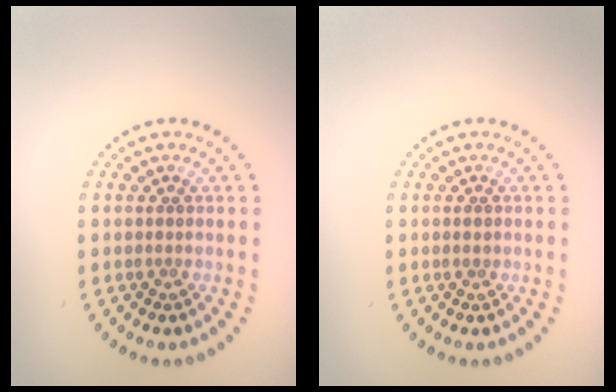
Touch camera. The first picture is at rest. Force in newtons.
{"total": 0.7, "press": 0.7, "slide": 0.0}